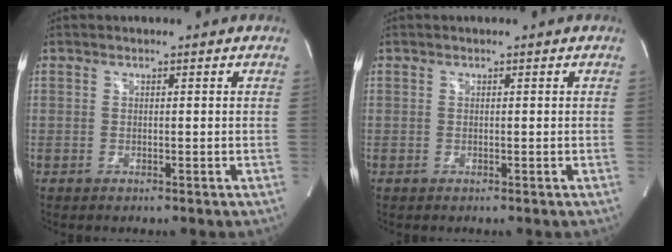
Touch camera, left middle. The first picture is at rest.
{"total": 0.0}